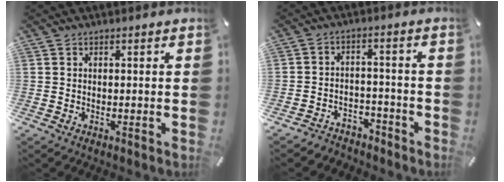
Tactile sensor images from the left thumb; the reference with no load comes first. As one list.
[{"total": 3.8, "force": [-2.9, 2.3, 0.4], "torque": [-0.006, 0.012, -0.057]}]